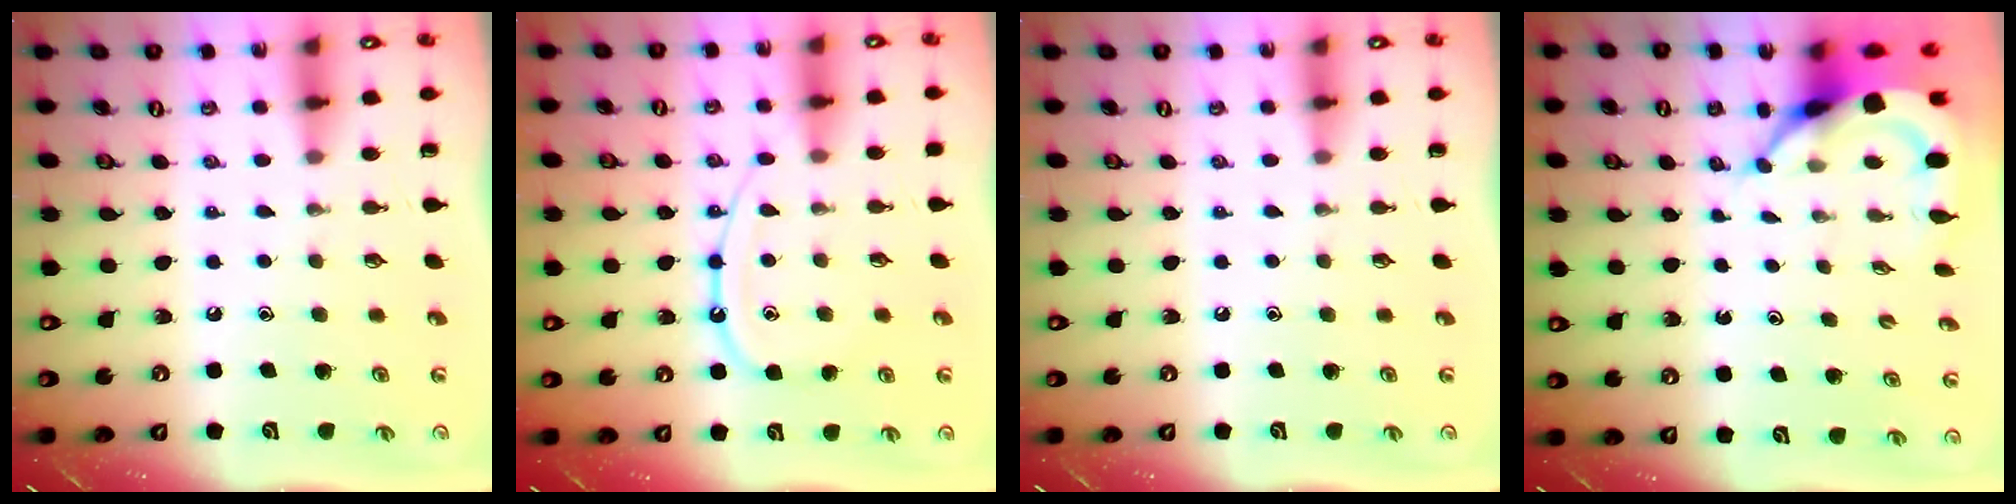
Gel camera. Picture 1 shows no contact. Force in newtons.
{"total": 11.3, "press": 11.2, "slide": 1.1}
{"total": 0.0}
{"total": 5.5, "press": 5.4, "slide": 0.6}